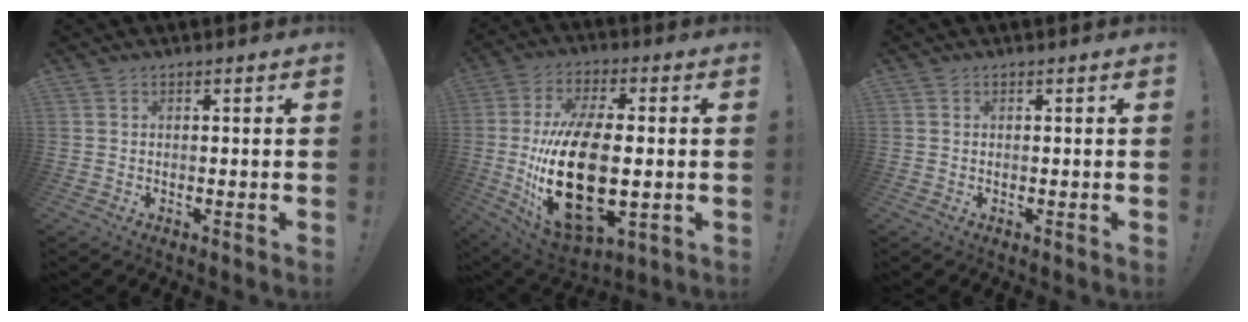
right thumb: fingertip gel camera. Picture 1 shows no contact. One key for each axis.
{"total": 25.5, "fx": -2.1, "fy": 12.8, "fz": 22.0, "tx": -0.448, "ty": -0.012, "tz": -0.029}
{"total": 0.0}